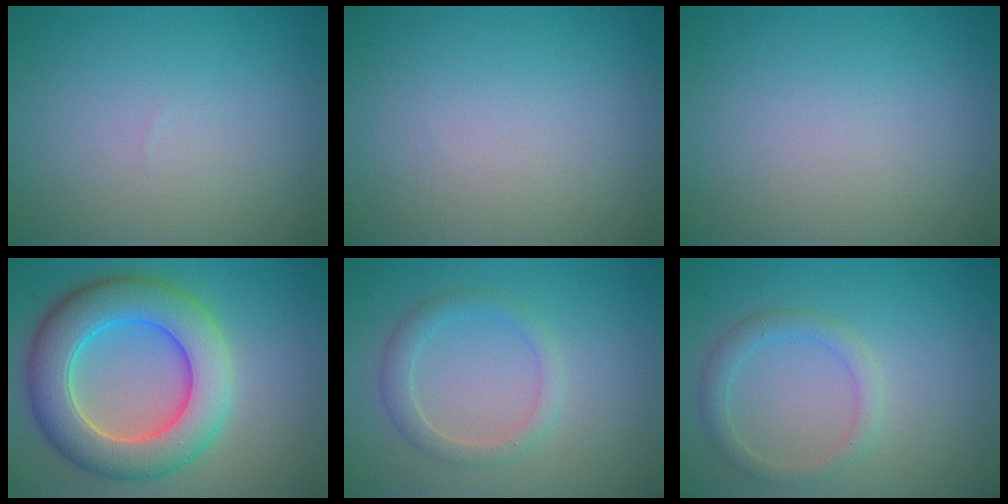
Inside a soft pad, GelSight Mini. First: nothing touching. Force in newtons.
{"total": 0.0}
{"total": 0.0}
{"total": 9.2, "press": 9.2, "slide": 0.5}
{"total": 2.2, "press": 2.2, "slide": 0.0}
{"total": 2.1, "press": 2.1, "slide": 0.3}